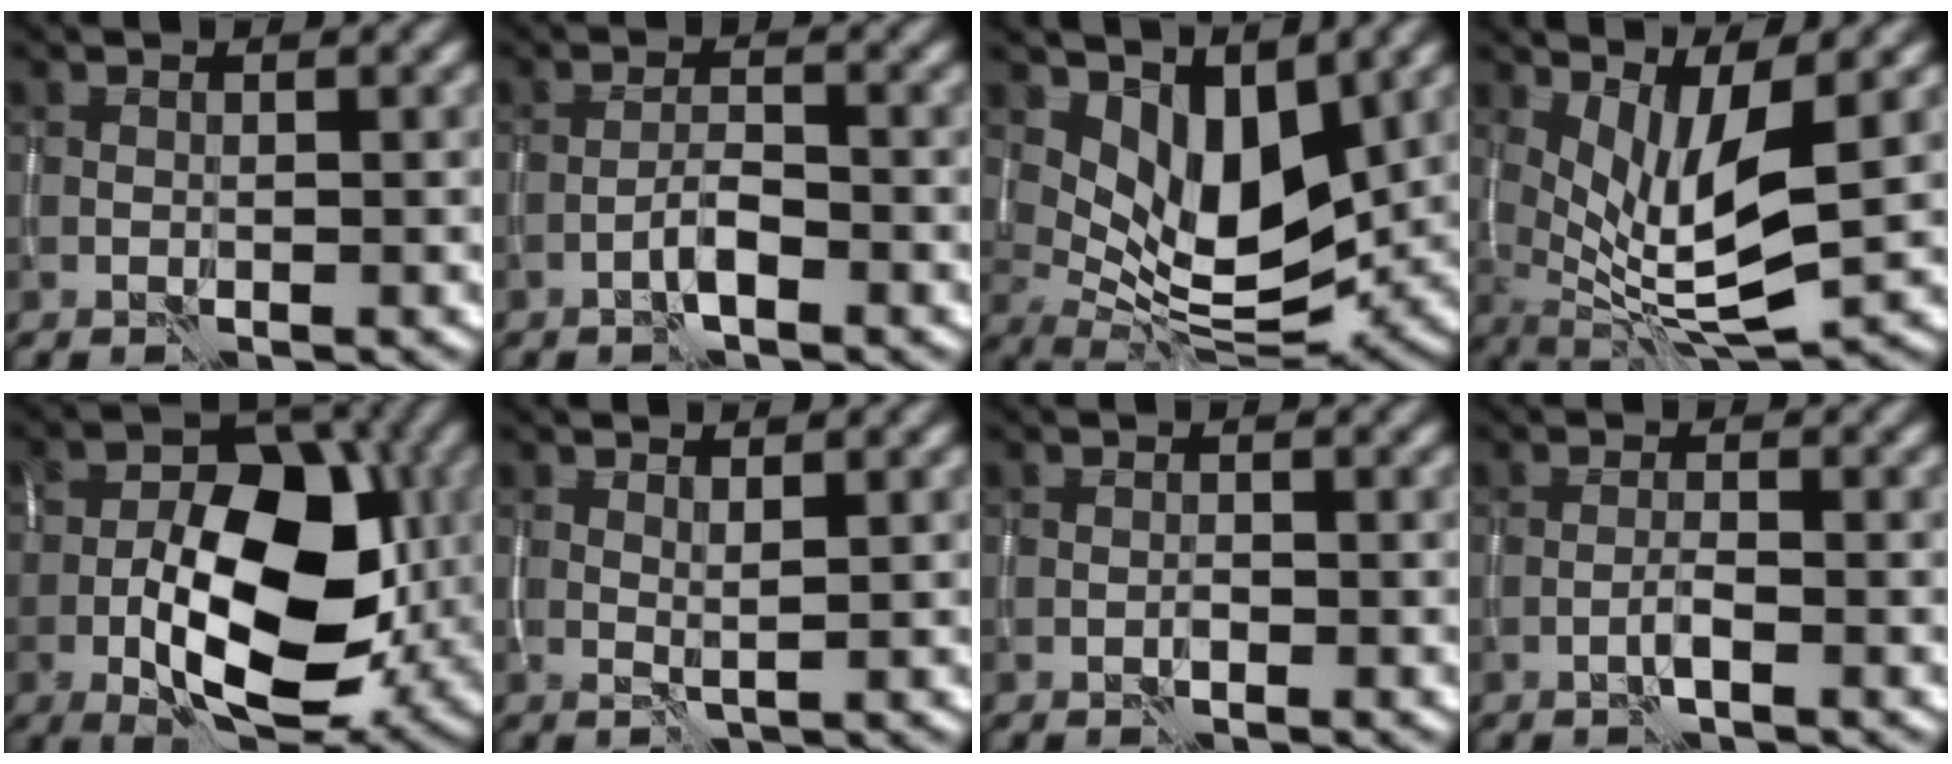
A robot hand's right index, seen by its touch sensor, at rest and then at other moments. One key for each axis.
{"total": 1.9, "fx": -1.2, "fy": 0.3, "fz": 1.4, "tx": -0.028, "ty": 0.009, "tz": -0.025}
{"total": 6.3, "fx": 2.8, "fy": 3.0, "fz": 4.8, "tx": -0.086, "ty": -0.019, "tz": 0.052}
{"total": 6.8, "fx": 1.4, "fy": 1.9, "fz": 6.4, "tx": -0.120, "ty": -0.011, "tz": 0.027}
{"total": 12.1, "fx": -2.2, "fy": 6.7, "fz": 9.9, "tx": -0.162, "ty": 0.000, "tz": -0.048}
{"total": 1.1, "fx": 0.9, "fy": -0.1, "fz": 0.6, "tx": -0.015, "ty": -0.002, "tz": 0.015}
{"total": 0.6, "fx": -0.3, "fy": 0.2, "fz": 0.4, "tx": -0.007, "ty": 0.003, "tz": -0.008}
{"total": 1.2, "fx": -0.7, "fy": -0.1, "fz": 1.0, "tx": -0.021, "ty": 0.007, "tz": -0.016}